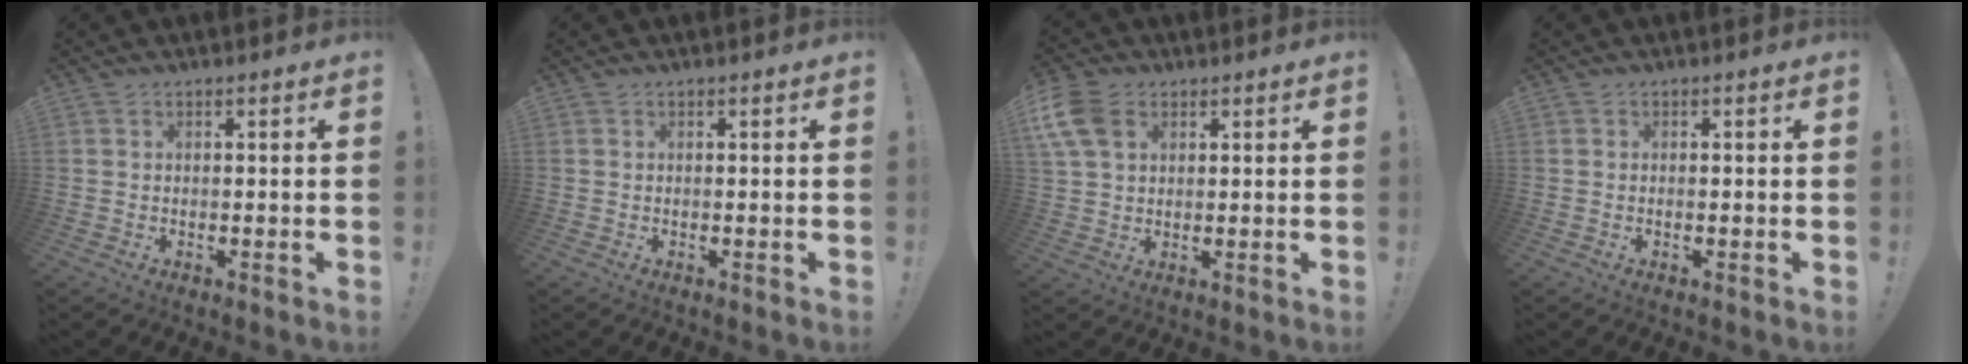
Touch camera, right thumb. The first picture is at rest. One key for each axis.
{"total": 0.0}
{"total": 10.4, "fx": 3.8, "fy": 7.1, "fz": 6.6, "tx": -0.131, "ty": -0.008, "tz": 0.075}
{"total": 0.0}